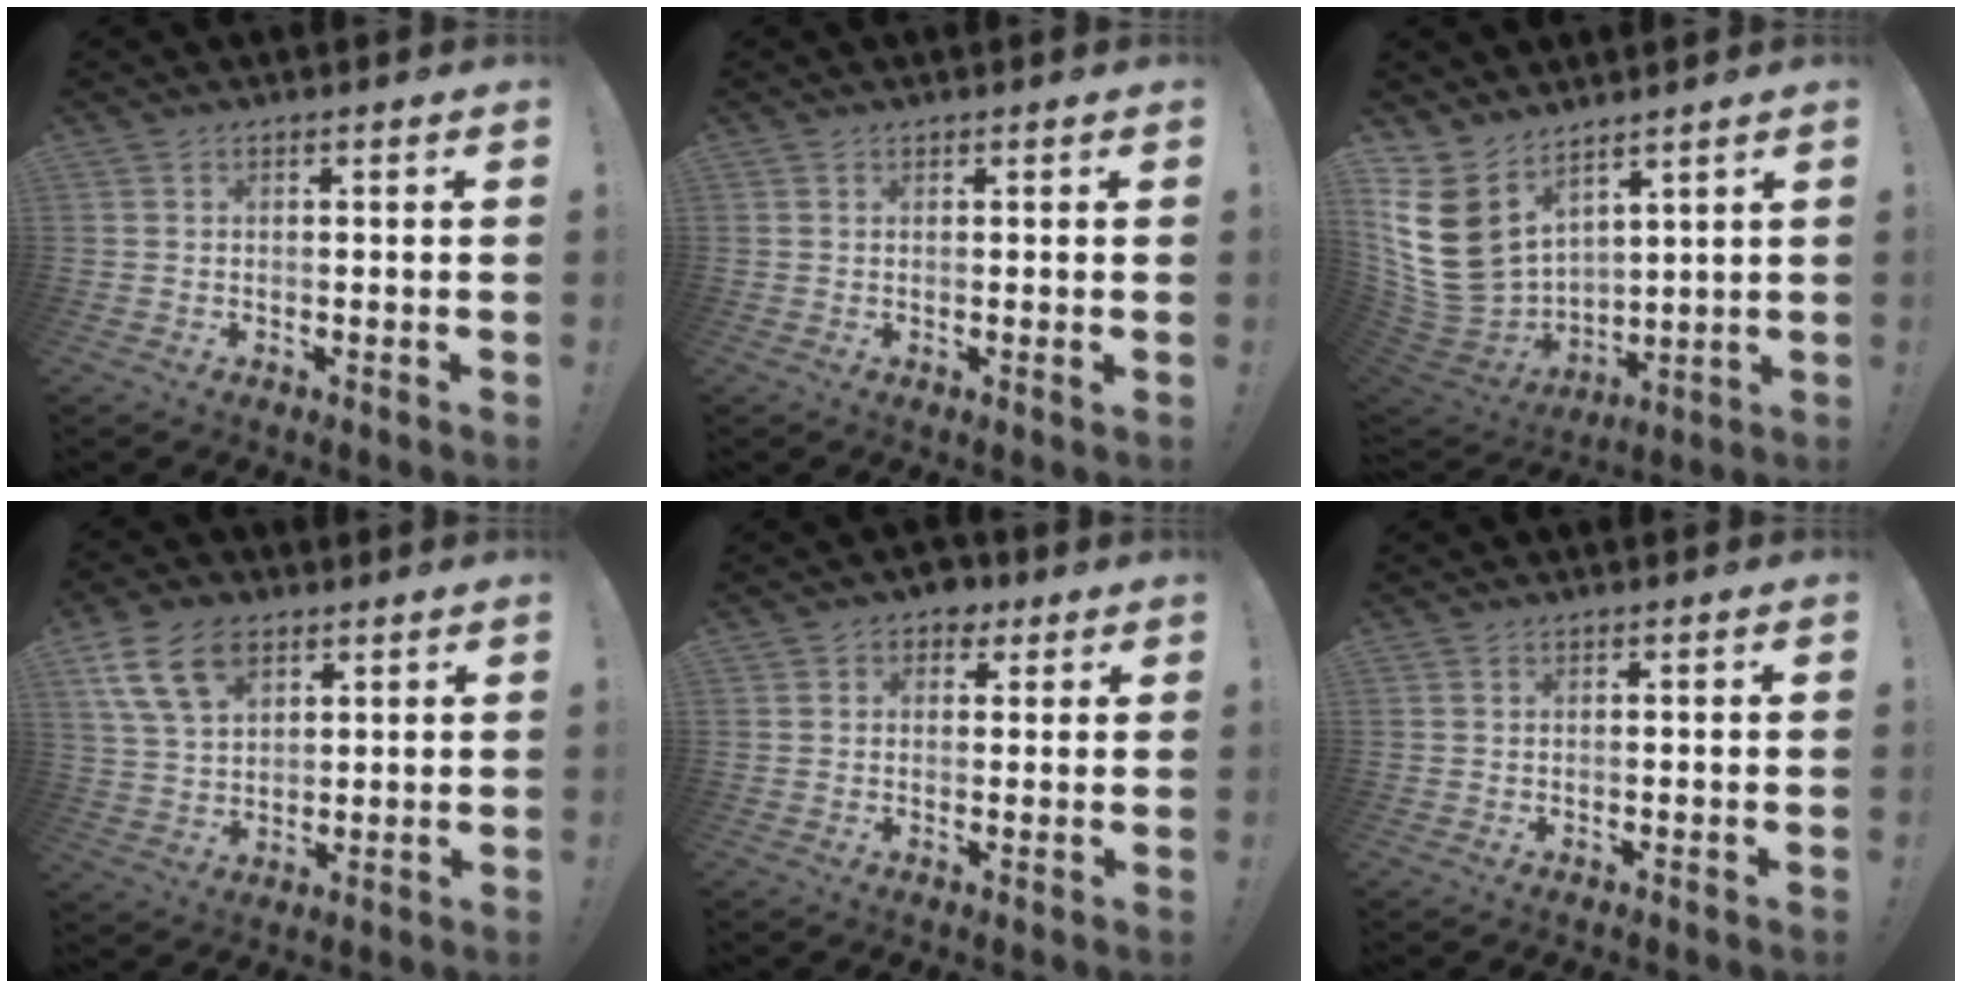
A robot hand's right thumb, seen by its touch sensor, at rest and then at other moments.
{"total": 0.7, "force": [0.4, -0.1, 0.5], "torque": [-0.001, -0.003, 0.005]}
{"total": 17.1, "force": [7.8, 11.9, 9.4], "torque": [-0.203, -0.057, 0.160]}
{"total": 14.6, "force": [7.3, 9.5, 8.2], "torque": [-0.148, -0.023, 0.141]}
{"total": 4.6, "force": [2.4, 3.7, 1.4], "torque": [-0.010, -0.012, 0.041]}
{"total": 0.0}